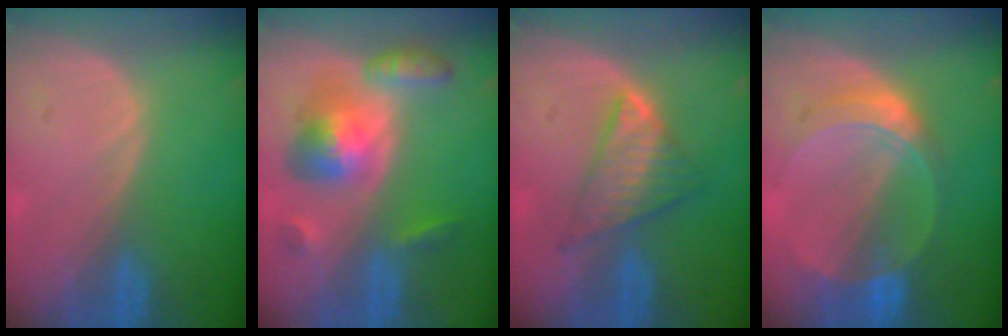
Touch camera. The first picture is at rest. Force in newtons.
{"total": 7.9, "press": 7.9, "slide": 0.6}
{"total": 5.8, "press": 5.7, "slide": 1.1}
{"total": 7.1, "press": 6.2, "slide": 3.4}